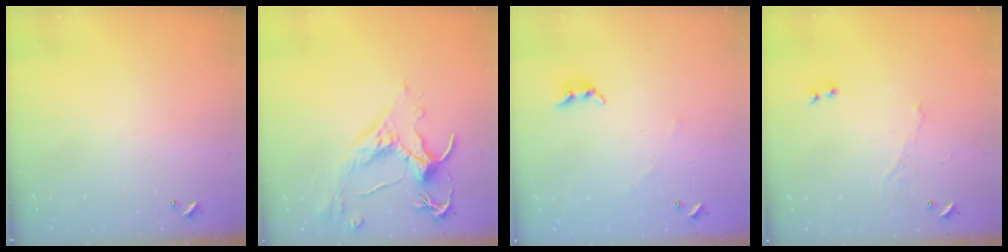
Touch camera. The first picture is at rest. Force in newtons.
{"total": 2.5, "press": 2.2, "slide": 1.3}
{"total": 3.6, "press": 3.6, "slide": 0.6}
{"total": 1.2, "press": 1.0, "slide": 0.8}